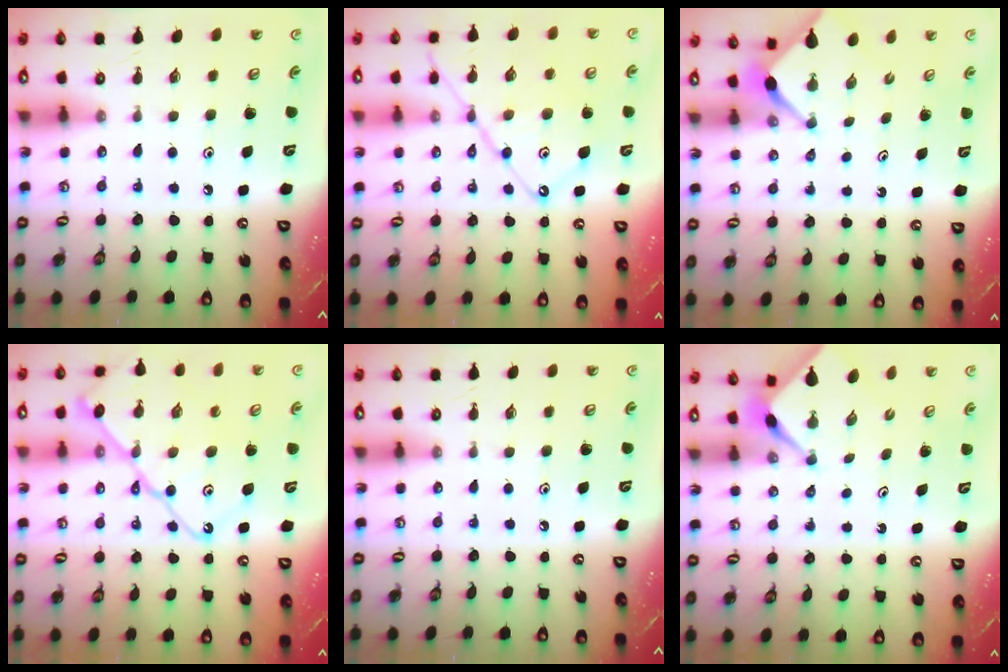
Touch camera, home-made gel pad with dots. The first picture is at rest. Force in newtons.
{"total": 12.6, "press": 12.5, "slide": 1.3}
{"total": 2.6, "press": 2.5, "slide": 0.3}
{"total": 16.7, "press": 16.6, "slide": 1.2}
{"total": 0.0}
{"total": 2.3, "press": 2.2, "slide": 0.3}